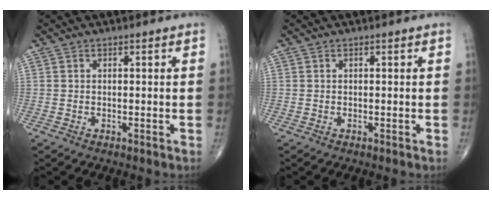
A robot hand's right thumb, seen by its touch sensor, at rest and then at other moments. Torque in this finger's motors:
{"motor_torque": [0.08, 0.08, -0.04, 0.04, 0.03]}